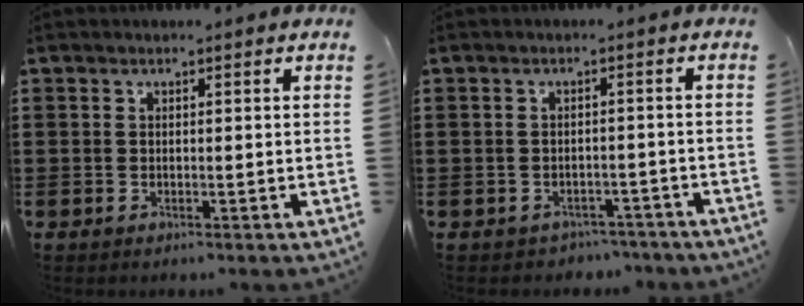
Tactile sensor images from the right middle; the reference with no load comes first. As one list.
[{"total": 2.0, "force": [-1.9, 0.6, -0.2], "torque": [-0.005, 0.002, -0.043]}]